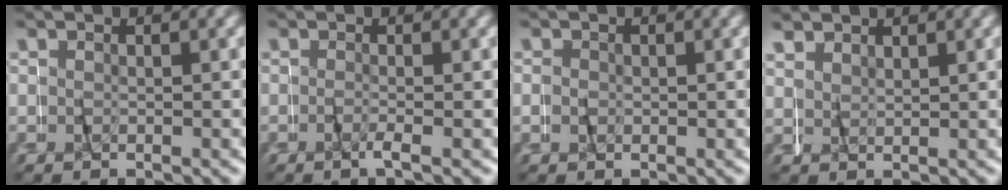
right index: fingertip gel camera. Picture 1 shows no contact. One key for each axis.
{"total": 1.2, "fx": -0.9, "fy": -0.4, "fz": 0.6, "tx": -0.022, "ty": -0.003, "tz": -0.015}
{"total": 1.7, "fx": 0.3, "fy": 1.5, "fz": 0.5, "tx": -0.010, "ty": 0.000, "tz": 0.002}
{"total": 1.5, "fx": 1.5, "fy": 0.3, "fz": -0.2, "tx": -0.008, "ty": -0.002, "tz": 0.029}